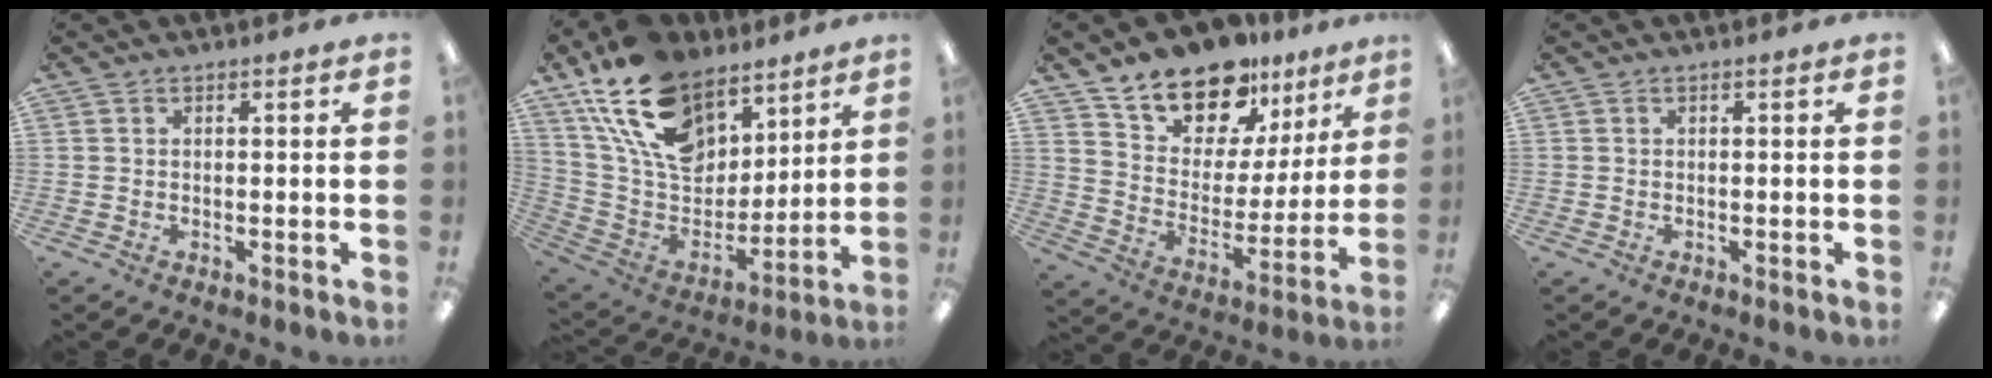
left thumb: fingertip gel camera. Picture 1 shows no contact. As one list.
[{"total": 21.3, "force": [13.6, 12.5, 10.7], "torque": [-0.205, -0.065, 0.254]}, {"total": 15.7, "force": [13.3, 7.4, 3.9], "torque": [-0.087, -0.101, 0.247]}, {"total": 0.0}]